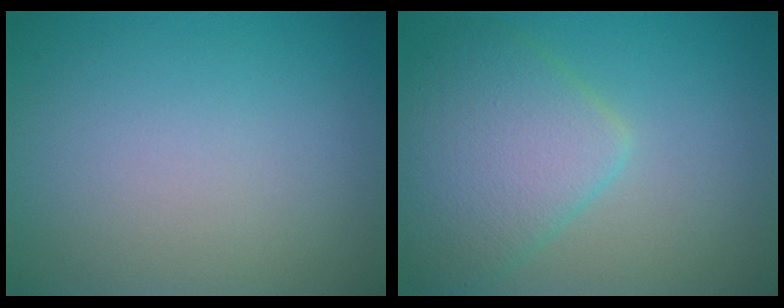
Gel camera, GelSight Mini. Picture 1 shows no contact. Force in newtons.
{"total": 5.7, "press": 5.7, "slide": 0.2}